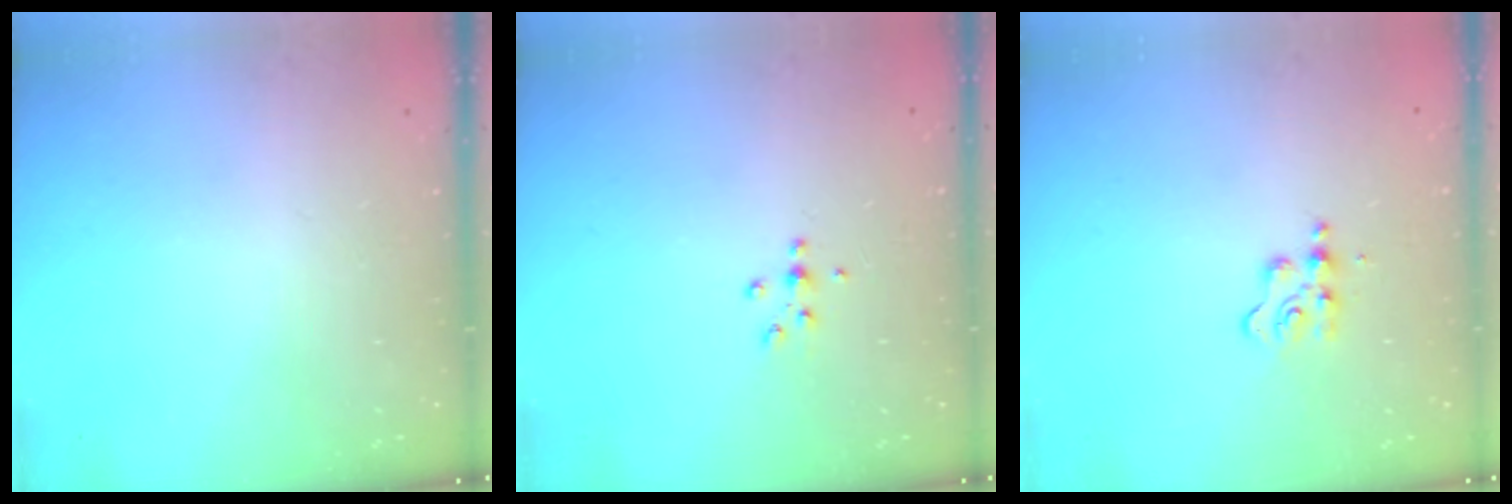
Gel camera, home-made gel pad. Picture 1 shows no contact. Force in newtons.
{"total": 3.8, "press": 3.8, "slide": 0.2}
{"total": 6.2, "press": 6.1, "slide": 0.6}